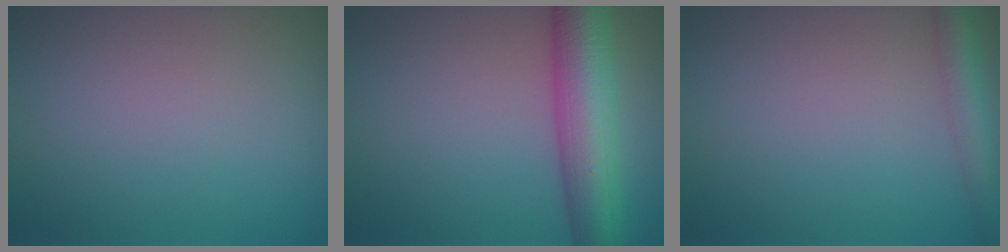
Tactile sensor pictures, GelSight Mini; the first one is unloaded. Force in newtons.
{"total": 8.1, "press": 8.1, "slide": 0.2}
{"total": 3.1, "press": 3.1, "slide": 0.1}